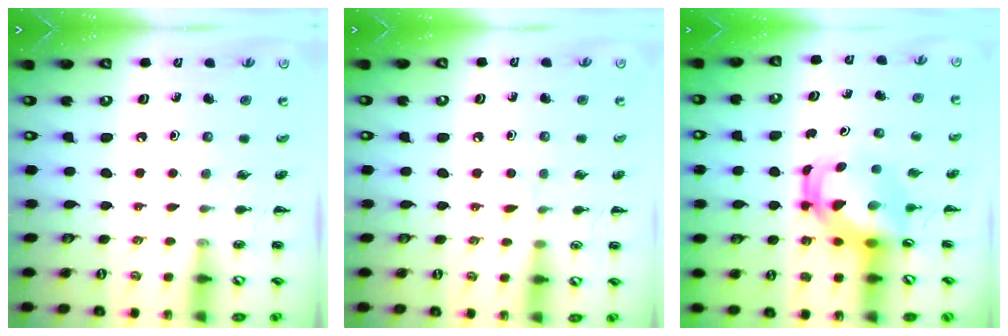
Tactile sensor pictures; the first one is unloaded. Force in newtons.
{"total": 3.7, "press": 3.6, "slide": 1.2}
{"total": 5.6, "press": 5.4, "slide": 1.4}